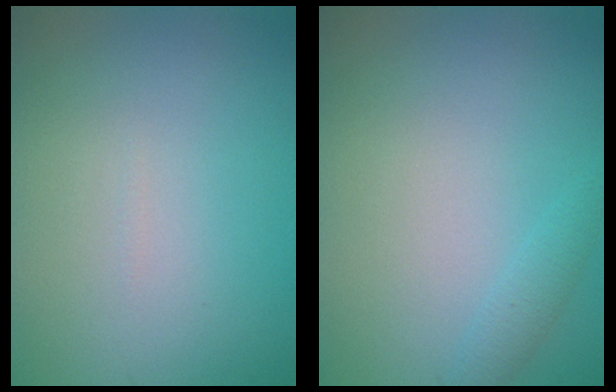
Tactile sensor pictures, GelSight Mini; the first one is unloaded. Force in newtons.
{"total": 1.2, "press": 1.2, "slide": 0.1}